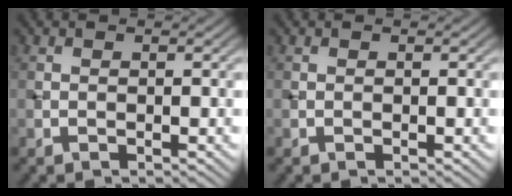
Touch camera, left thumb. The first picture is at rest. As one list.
[{"total": 0.0}]